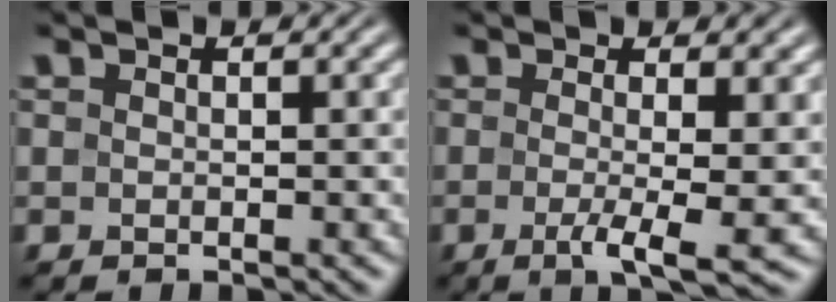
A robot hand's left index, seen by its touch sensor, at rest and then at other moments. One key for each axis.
{"total": 4.7, "fx": -0.7, "fy": 1.0, "fz": 4.5, "tx": -0.075, "ty": -0.011, "tz": -0.013}